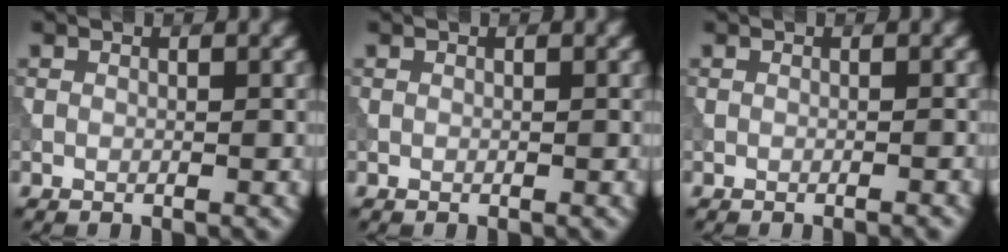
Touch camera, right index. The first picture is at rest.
{"total": 0.0}
{"total": 0.6, "force": [-0.4, 0.2, 0.4], "torque": [-0.001, 0.003, -0.011]}